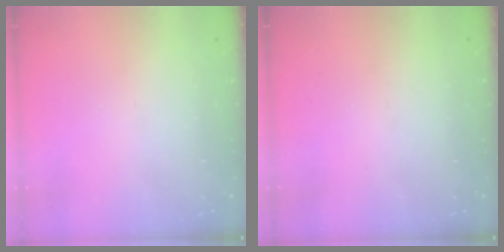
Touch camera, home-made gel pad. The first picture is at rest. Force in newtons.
{"total": 0.0}